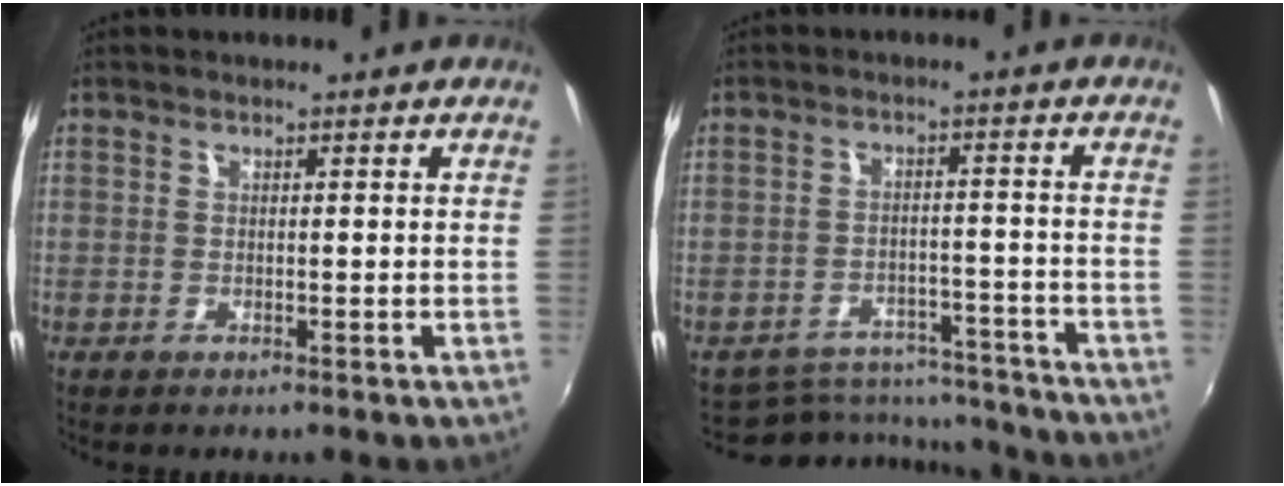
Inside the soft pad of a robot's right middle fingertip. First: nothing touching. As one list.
[{"total": 13.9, "force": [-12.7, 4.9, 2.7], "torque": [-0.064, 0.026, -0.160]}]